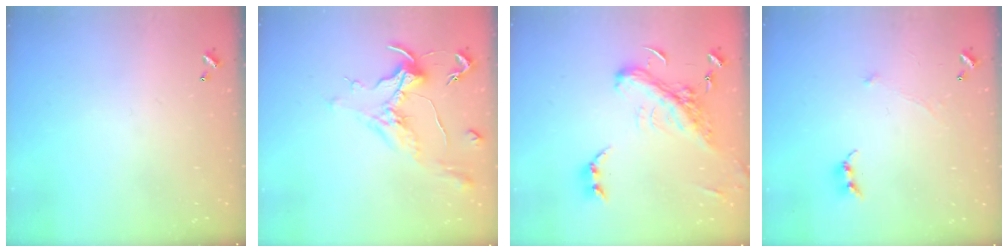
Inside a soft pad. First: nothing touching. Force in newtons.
{"total": 1.7, "press": 1.6, "slide": 0.6}
{"total": 7.1, "press": 6.9, "slide": 1.4}
{"total": 0.8, "press": 0.6, "slide": 0.5}